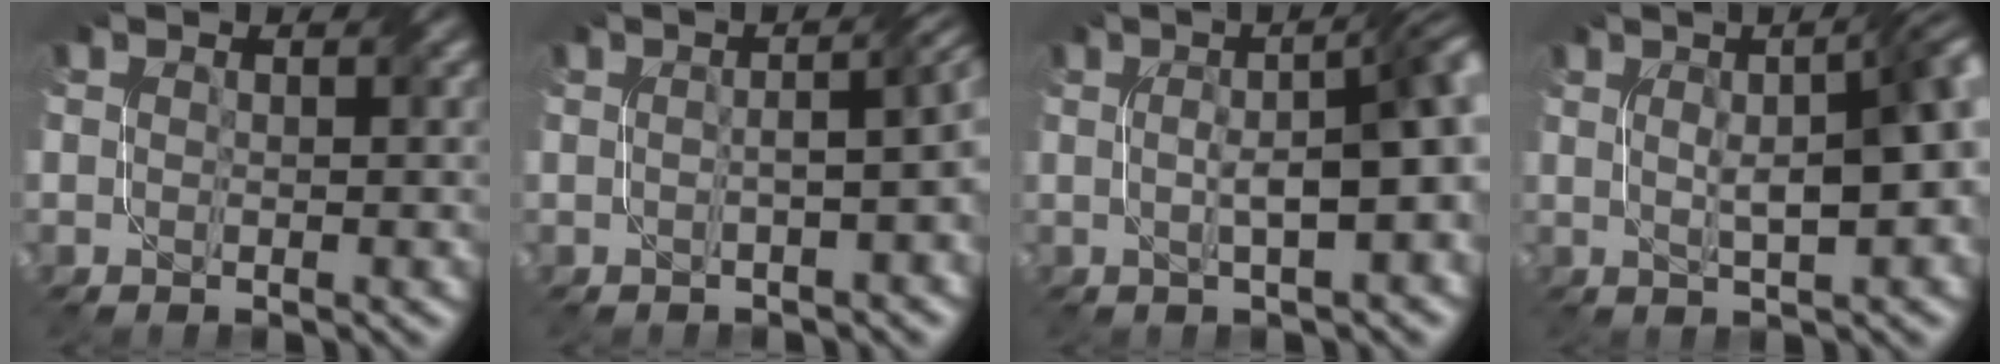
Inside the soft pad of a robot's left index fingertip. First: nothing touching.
{"total": 5.8, "force": [-0.6, 2.4, 5.3], "torque": [-0.038, 0.010, -0.014]}
{"total": 8.3, "force": [0.6, 2.1, 8.0], "torque": [-0.093, 0.015, 0.009]}
{"total": 8.9, "force": [1.3, 2.6, 8.4], "torque": [-0.085, 0.021, 0.010]}